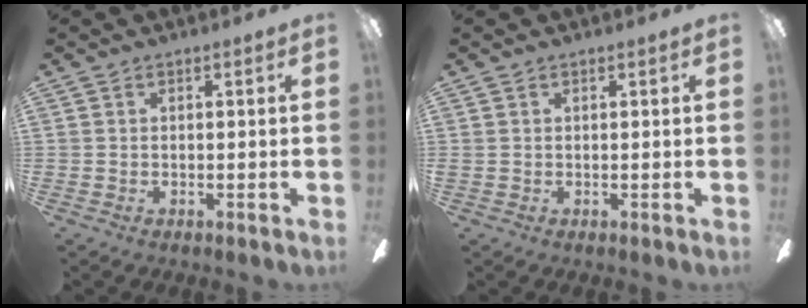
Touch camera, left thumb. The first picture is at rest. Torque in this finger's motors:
{"motor_torque": [-0.57, 0.07, 0.38, -0.28, 0.09]}